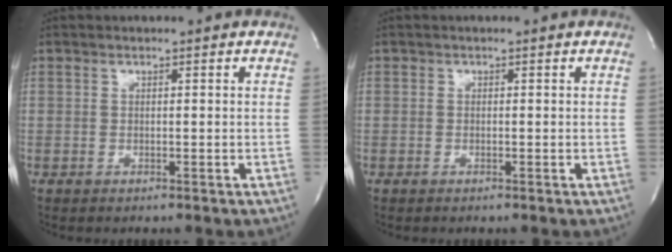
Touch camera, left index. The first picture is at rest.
{"total": 0.0}